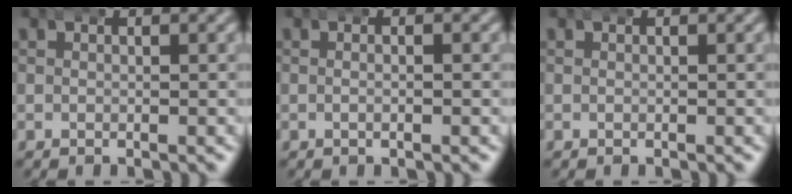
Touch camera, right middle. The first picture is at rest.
{"total": 1.0, "force": [-0.2, 0.3, 1.0], "torque": [-0.013, 0.004, -0.008]}
{"total": 0.0}